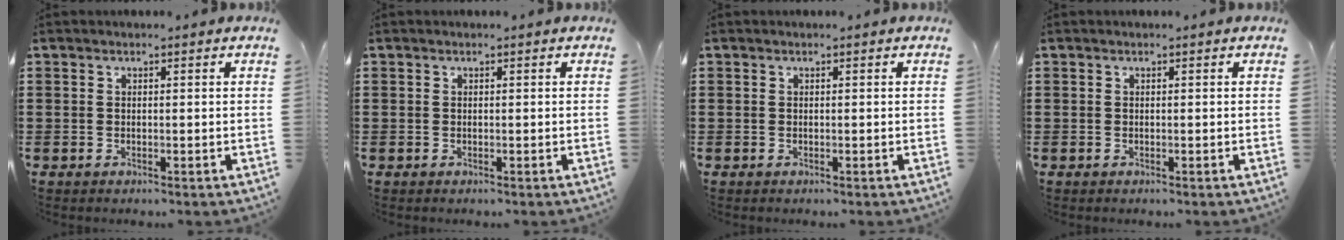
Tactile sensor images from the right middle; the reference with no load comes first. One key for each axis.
{"total": 0.0}
{"total": 0.0}
{"total": 0.0}